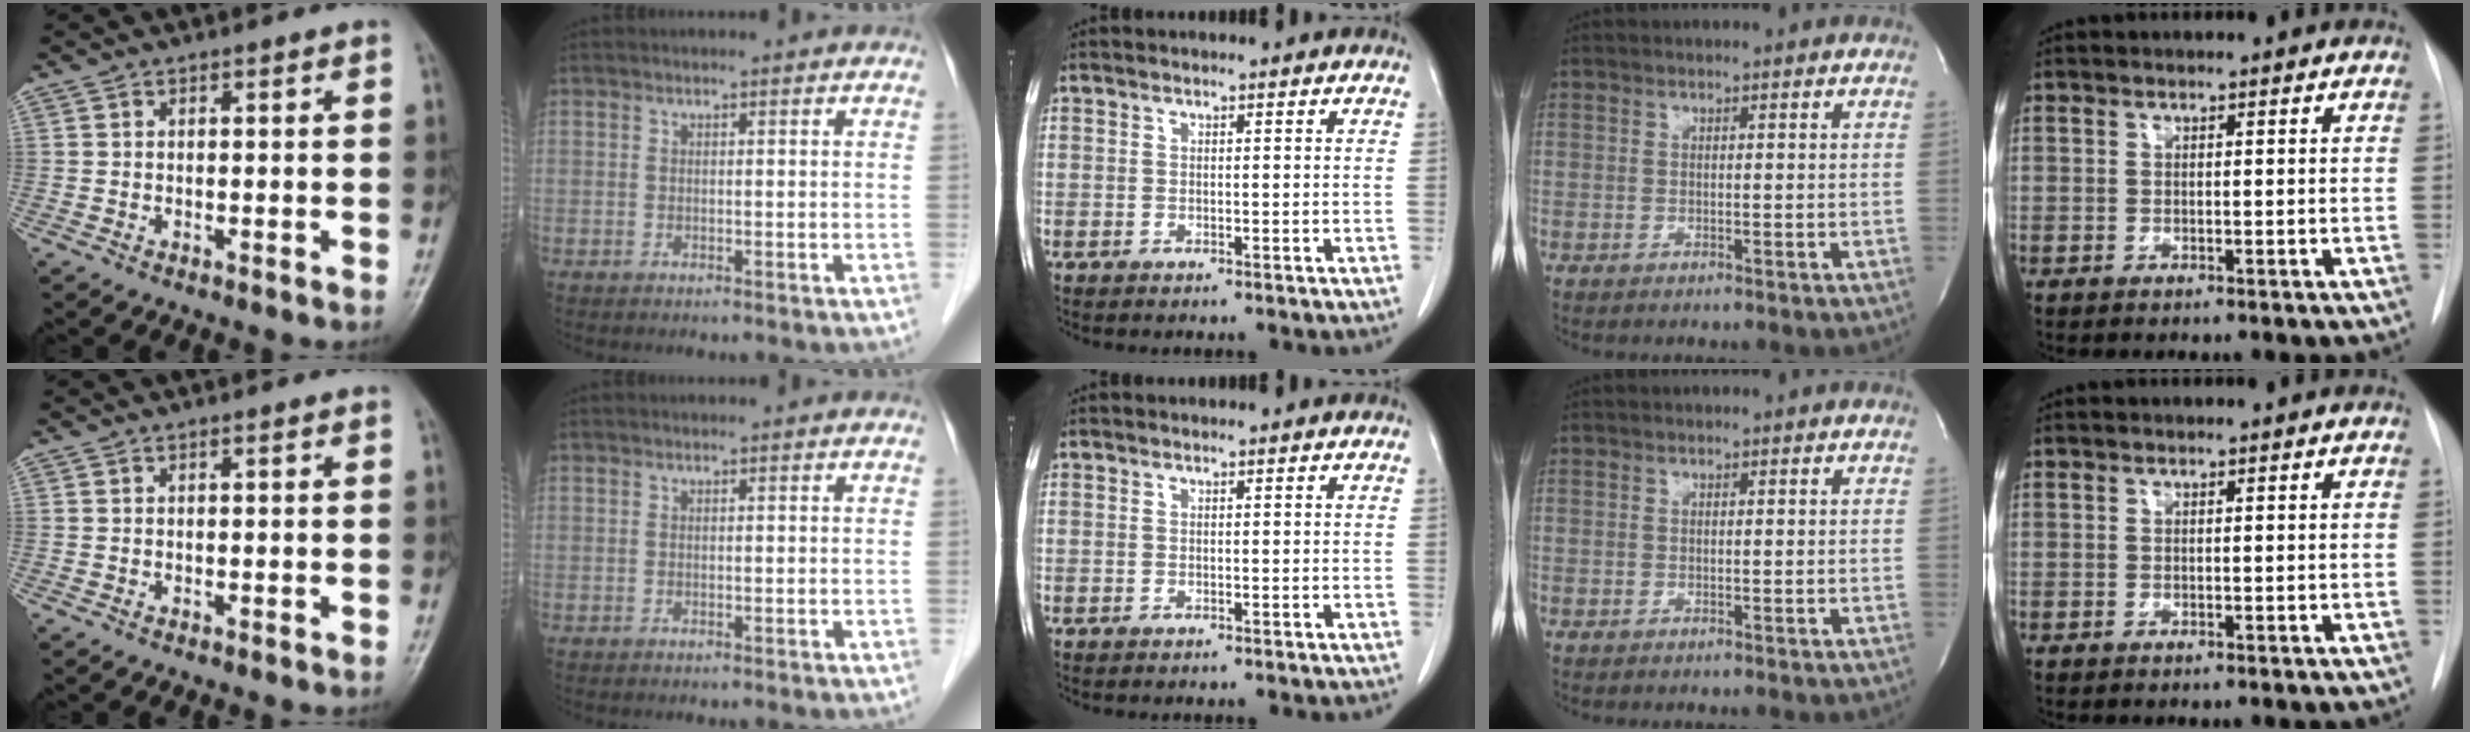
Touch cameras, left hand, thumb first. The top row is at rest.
{}